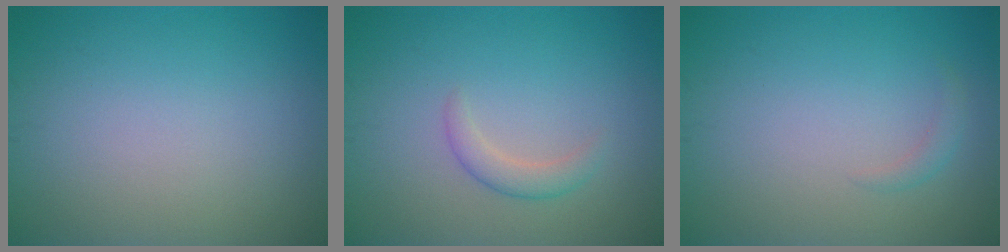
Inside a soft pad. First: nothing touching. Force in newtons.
{"total": 1.7, "press": 1.7, "slide": 0.1}
{"total": 0.9, "press": 0.9, "slide": 0.1}